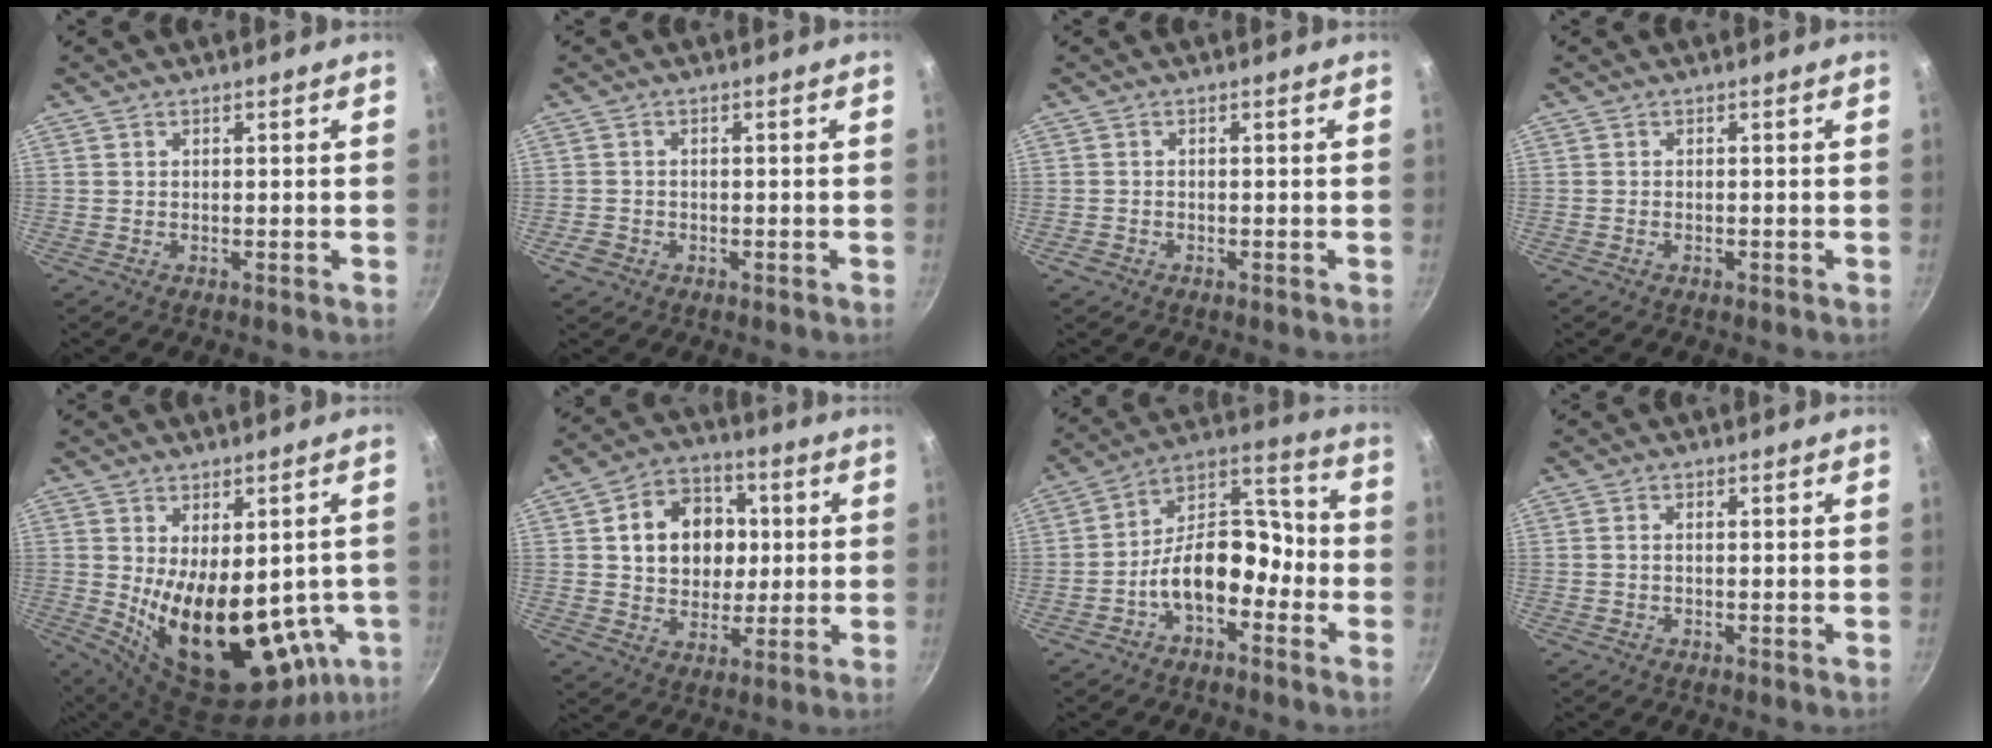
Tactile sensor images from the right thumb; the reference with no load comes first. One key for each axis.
{"total": 2.5, "fx": -1.1, "fy": 2.0, "fz": 1.0, "tx": -0.017, "ty": 0.009, "tz": -0.017}
{"total": 1.2, "fx": -0.7, "fy": 0.8, "fz": 0.4, "tx": -0.014, "ty": 0.006, "tz": -0.011}
{"total": 0.7, "fx": -0.4, "fy": 0.4, "fz": 0.5, "tx": -0.010, "ty": 0.003, "tz": -0.008}
{"total": 22.7, "fx": -2.5, "fy": 12.2, "fz": 19.0, "tx": -0.247, "ty": -0.036, "tz": 0.000}
{"total": 14.3, "fx": 2.2, "fy": 11.6, "fz": 8.1, "tx": -0.090, "ty": 0.012, "tz": 0.031}
{"total": 13.8, "fx": -5.1, "fy": 8.2, "fz": 9.8, "tx": -0.113, "ty": 0.075, "tz": -0.100}
{"total": 1.0, "fx": -0.1, "fy": 0.5, "fz": 0.8, "tx": -0.022, "ty": 0.006, "tz": -0.003}